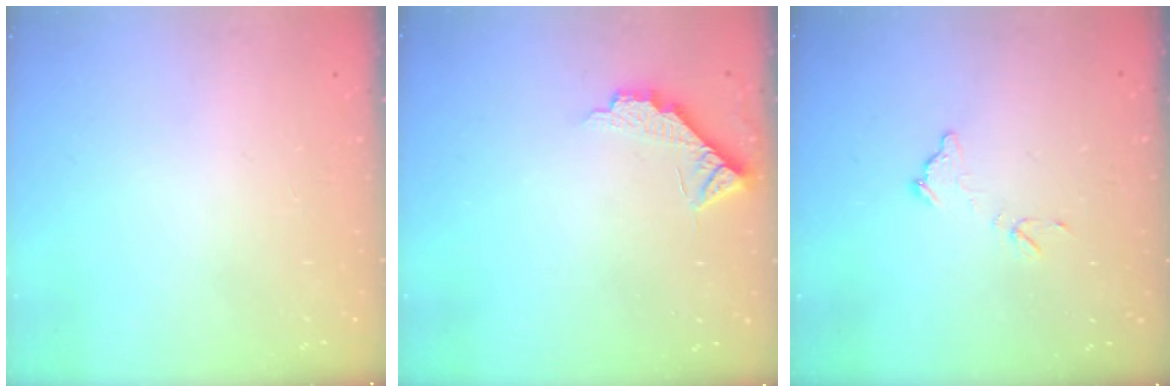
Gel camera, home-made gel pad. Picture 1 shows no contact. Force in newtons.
{"total": 7.4, "press": 7.4, "slide": 0.7}
{"total": 7.4, "press": 7.4, "slide": 0.4}